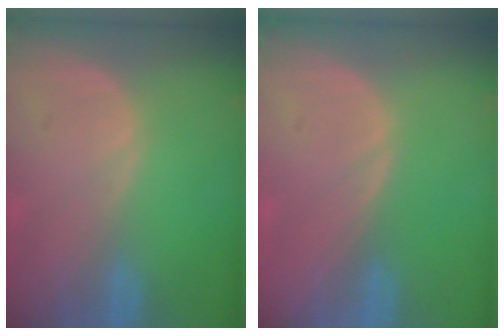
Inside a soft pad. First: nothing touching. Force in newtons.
{"total": 0.0}